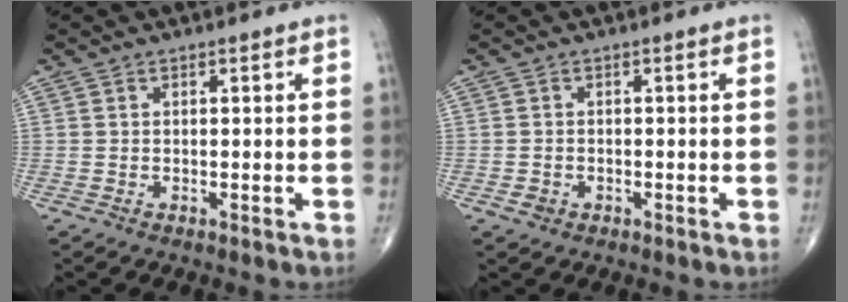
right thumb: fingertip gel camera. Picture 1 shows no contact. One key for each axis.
{"total": 1.4, "fx": -0.6, "fy": 1.1, "fz": 0.5, "tx": -0.005, "ty": 0.006, "tz": -0.009}